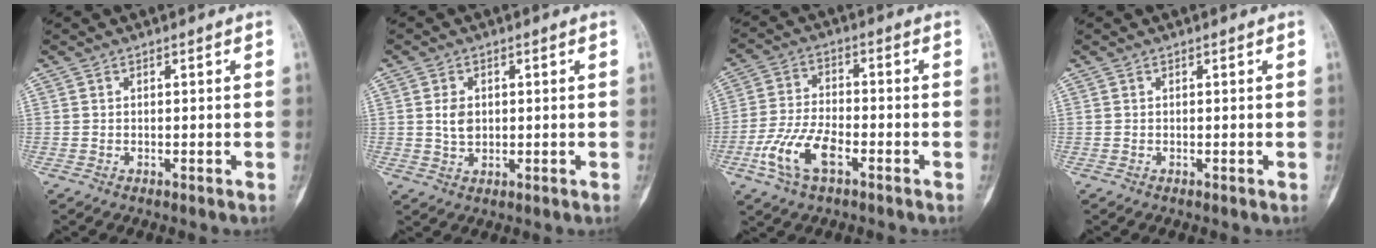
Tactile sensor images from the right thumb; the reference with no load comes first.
{"total": 3.8, "force": [0.5, 2.8, 2.5], "torque": [-0.037, -0.002, 0.013]}
{"total": 10.2, "force": [-4.4, 4.8, 7.8], "torque": [-0.169, 0.017, -0.086]}
{"total": 0.0}